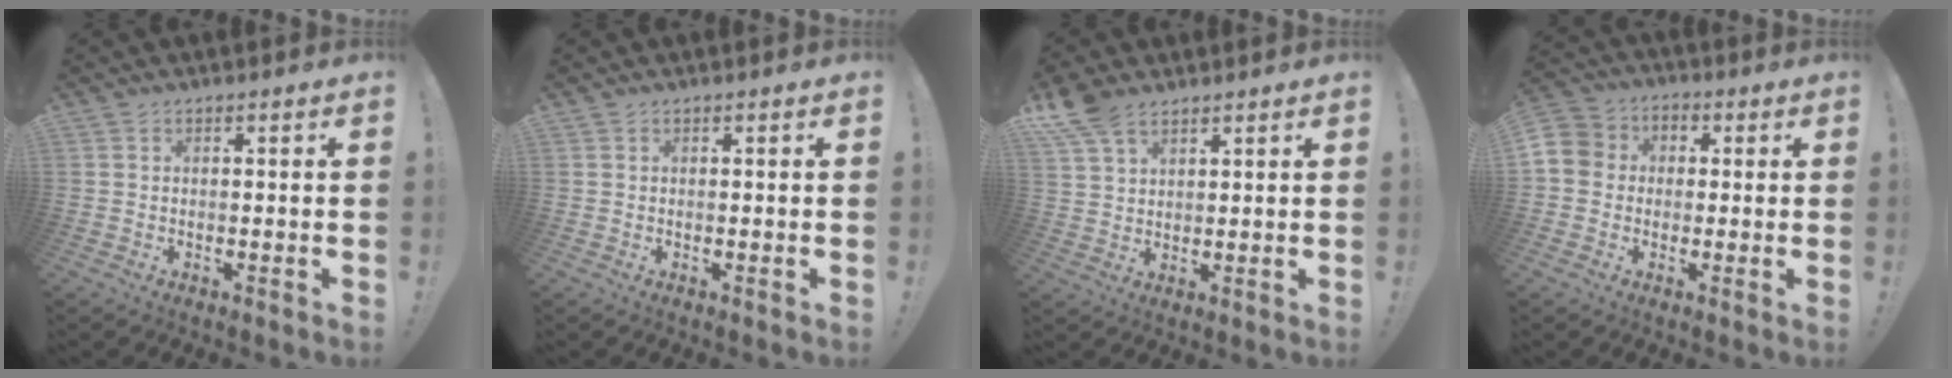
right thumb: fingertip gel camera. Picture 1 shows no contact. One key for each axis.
{"total": 0.0}
{"total": 7.7, "fx": 5.6, "fy": 3.4, "fz": 4.0, "tx": -0.075, "ty": -0.023, "tz": 0.110}
{"total": 7.2, "fx": -1.3, "fy": 6.6, "fz": 2.4, "tx": -0.048, "ty": 0.024, "tz": -0.022}